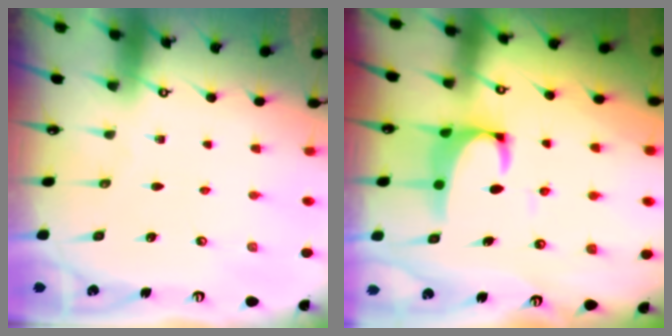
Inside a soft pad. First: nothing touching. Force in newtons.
{"total": 2.6, "press": 2.3, "slide": 1.0}